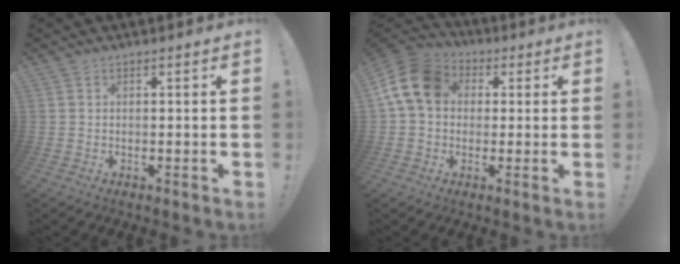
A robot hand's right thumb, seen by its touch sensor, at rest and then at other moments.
{"total": 14.6, "force": [2.9, 11.1, 9.1], "torque": [-0.156, 0.013, 0.064]}